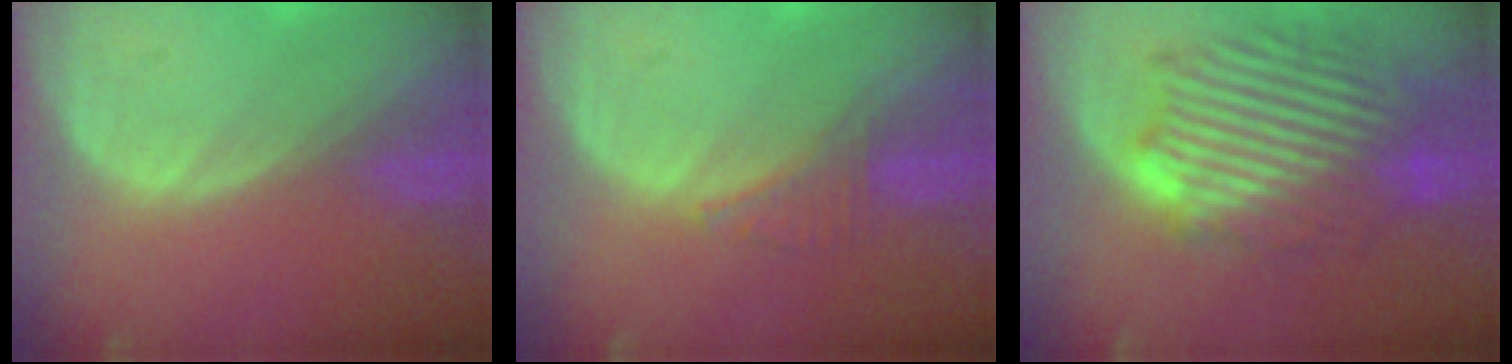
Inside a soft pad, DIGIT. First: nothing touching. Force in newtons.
{"total": 2.5, "press": 2.5, "slide": 0.2}
{"total": 12.8, "press": 12.7, "slide": 1.0}